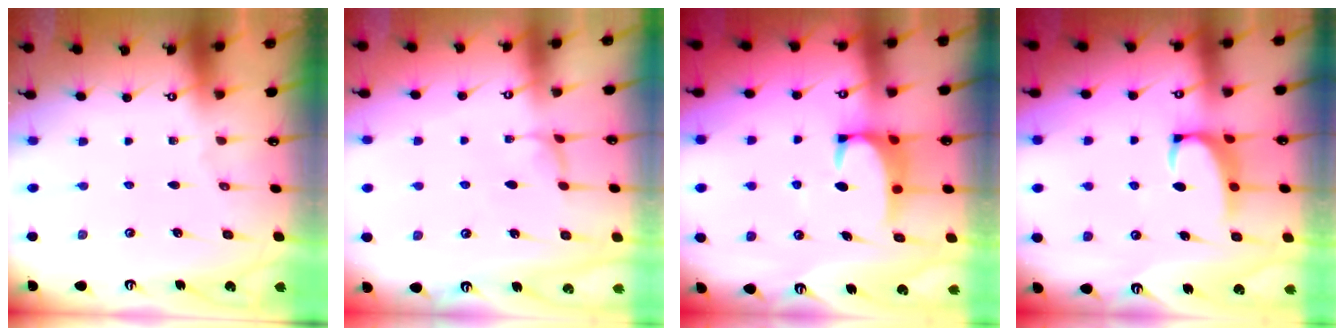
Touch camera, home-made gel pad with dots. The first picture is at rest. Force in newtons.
{"total": 2.3, "press": 2.3, "slide": 0.3}
{"total": 3.8, "press": 3.7, "slide": 0.7}
{"total": 2.4, "press": 2.3, "slide": 0.7}